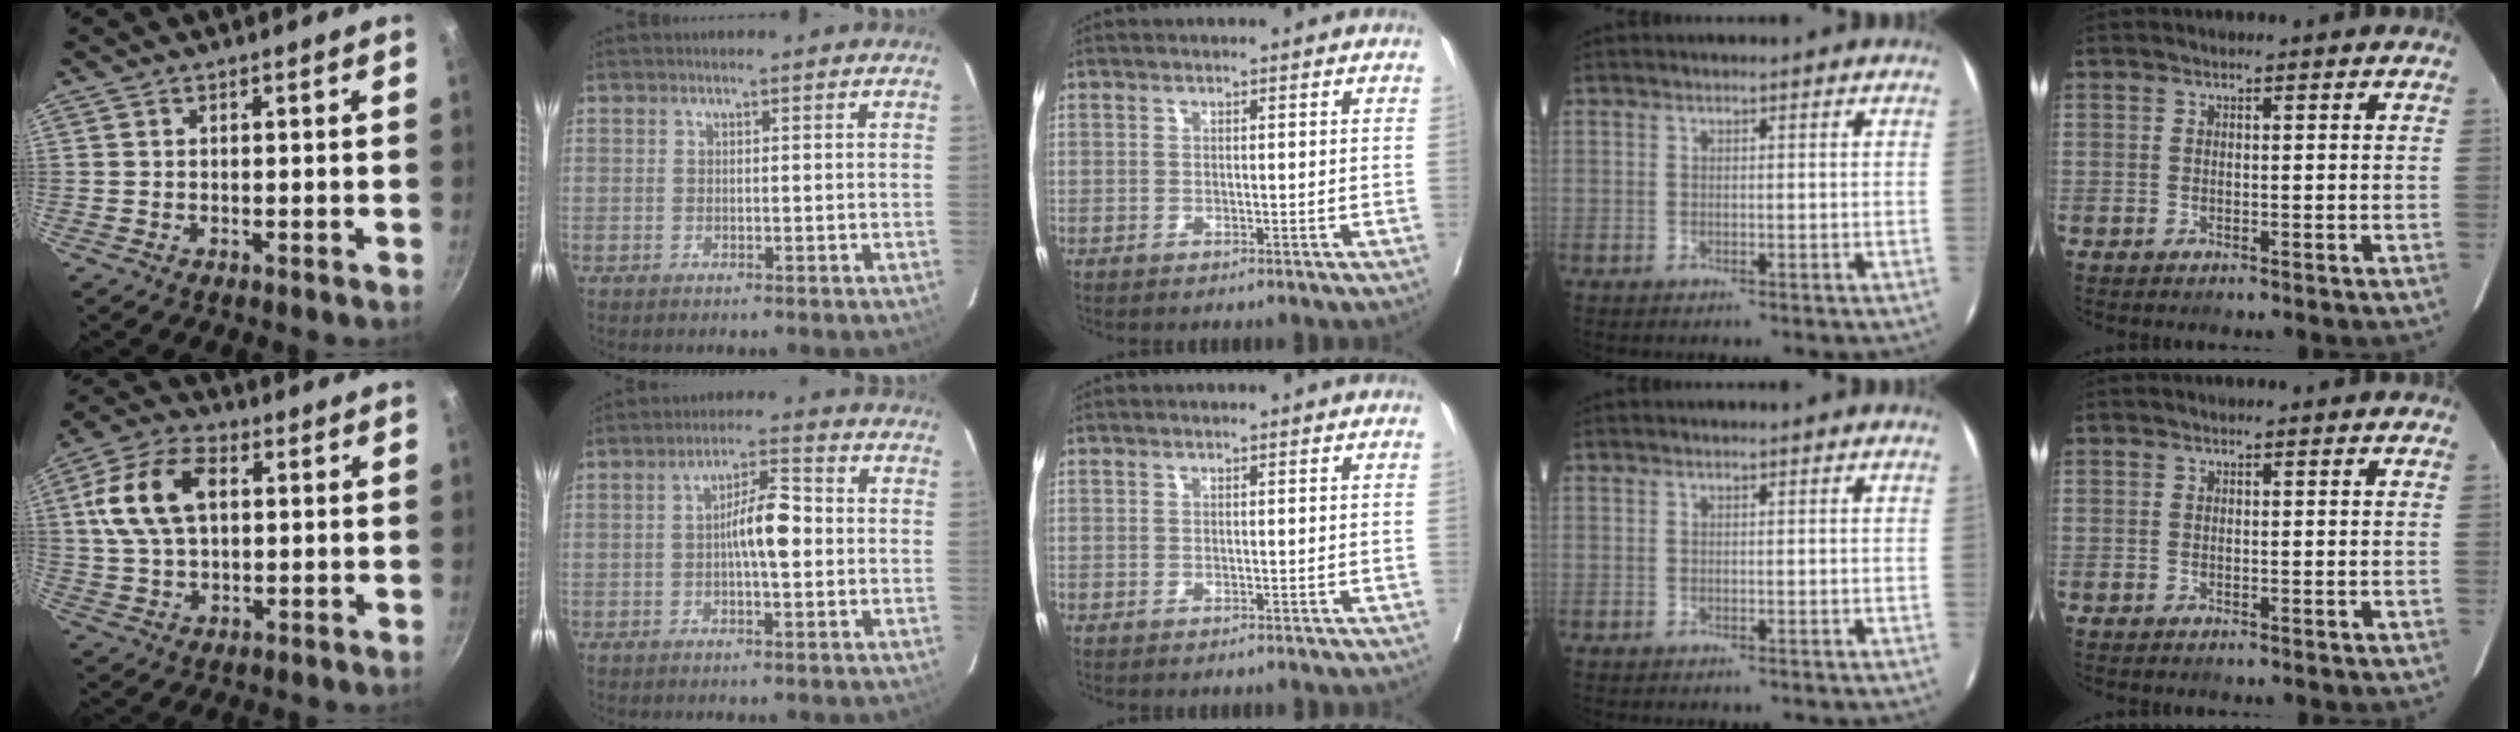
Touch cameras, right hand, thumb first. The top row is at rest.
{"thumb": {"total": 13.5, "force": [2.7, 8.3, 10.4], "torque": [-0.200, 0.018, 0.046]}, "index": {"total": 6.9, "force": [-0.4, 1.6, 6.7], "torque": [-0.117, 0.018, -0.010]}}